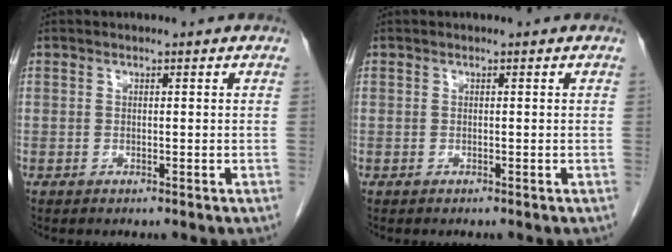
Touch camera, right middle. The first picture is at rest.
{"total": 0.0}